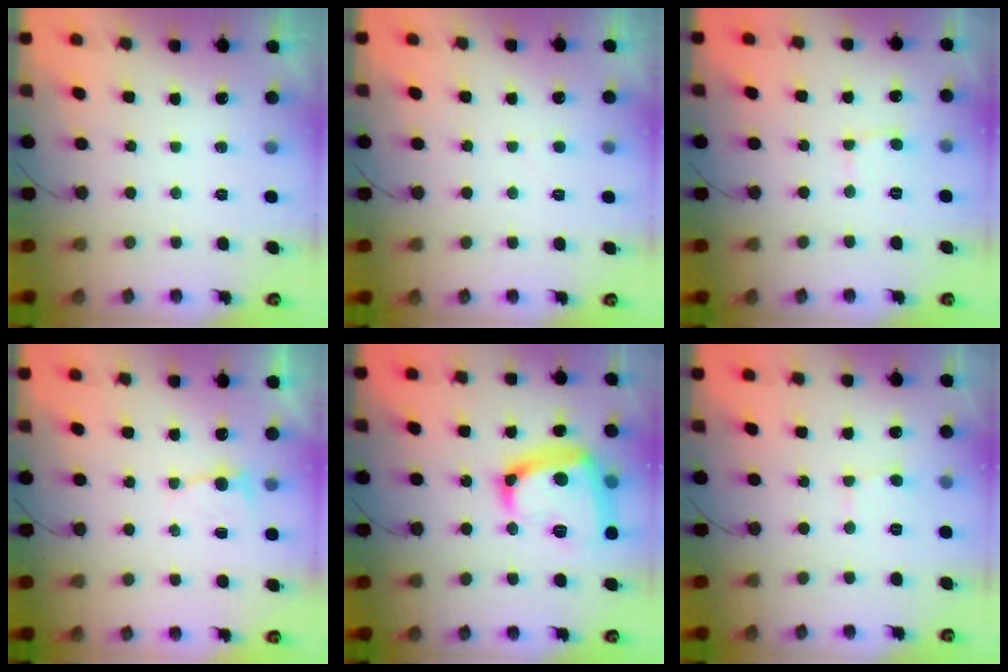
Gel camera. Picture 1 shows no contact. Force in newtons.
{"total": 2.5, "press": 2.5, "slide": 0.2}
{"total": 2.6, "press": 2.6, "slide": 0.1}
{"total": 3.3, "press": 3.2, "slide": 0.4}
{"total": 19.9, "press": 19.9, "slide": 1.7}
{"total": 3.1, "press": 3.1, "slide": 0.3}